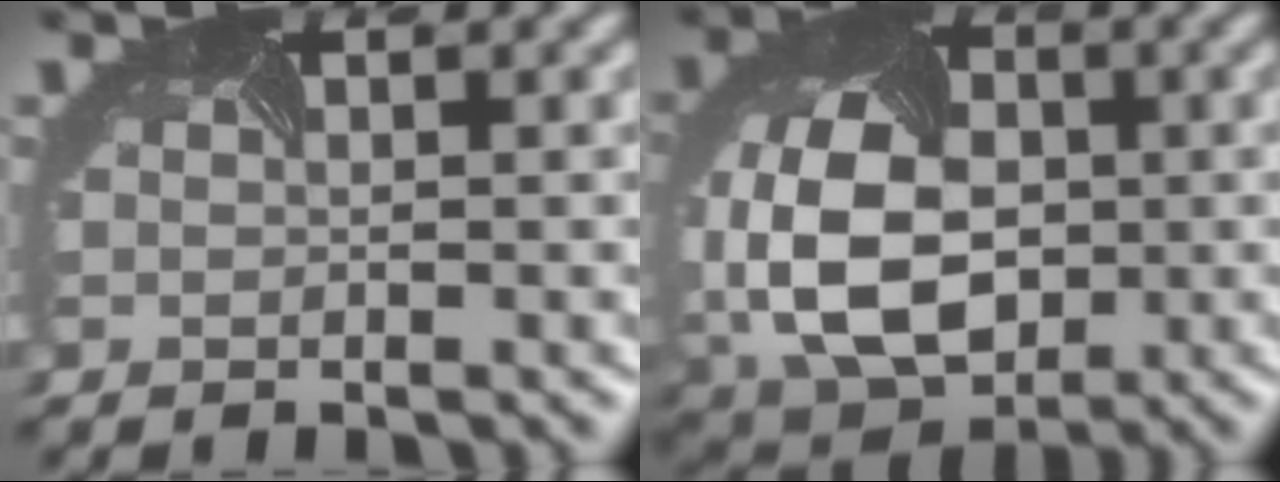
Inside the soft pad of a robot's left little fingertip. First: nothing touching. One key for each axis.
{"total": 11.2, "fx": -1.3, "fy": 8.2, "fz": 7.5, "tx": -0.194, "ty": -0.026, "tz": -0.019}